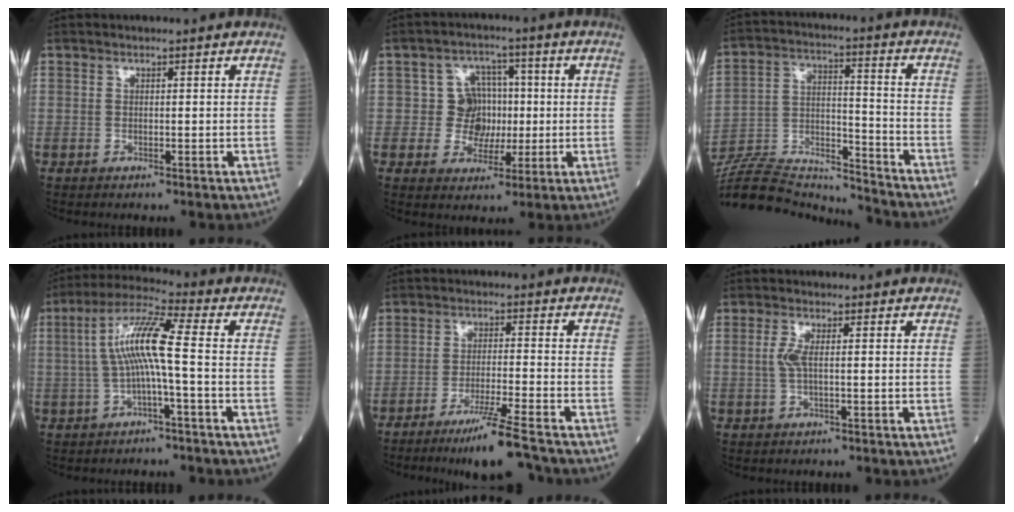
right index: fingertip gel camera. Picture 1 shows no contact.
{"total": 6.3, "force": [0.1, 6.0, 1.8], "torque": [-0.019, 0.024, 0.001]}
{"total": 19.1, "force": [-18.6, 2.3, 3.8], "torque": [-0.088, 0.022, -0.306]}
{"total": 9.2, "force": [-0.3, 0.2, 9.2], "torque": [-0.179, 0.025, -0.011]}
{"total": 8.2, "force": [-6.3, -0.7, 5.2], "torque": [-0.089, -0.024, -0.111]}
{"total": 2.5, "force": [0.0, 0.6, 2.4], "torque": [-0.059, -0.001, -0.001]}